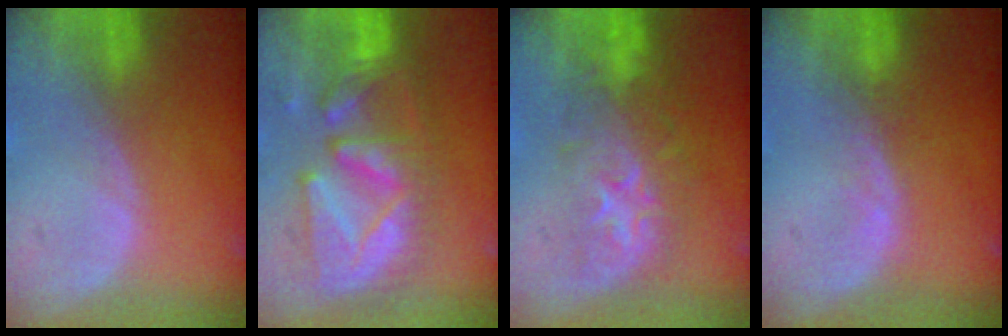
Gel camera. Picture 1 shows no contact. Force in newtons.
{"total": 11.2, "press": 10.7, "slide": 3.2}
{"total": 8.1, "press": 8.0, "slide": 1.1}
{"total": 1.1, "press": 1.1, "slide": 0.3}